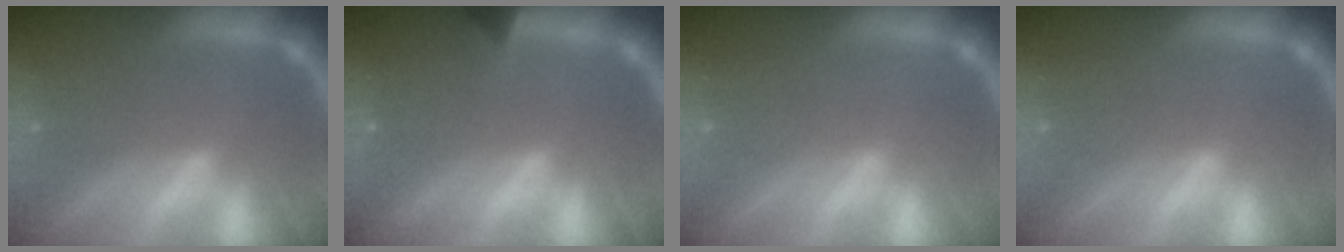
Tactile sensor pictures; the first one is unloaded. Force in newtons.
{"total": 1.4}
{"total": 0.0}
{"total": 0.0}